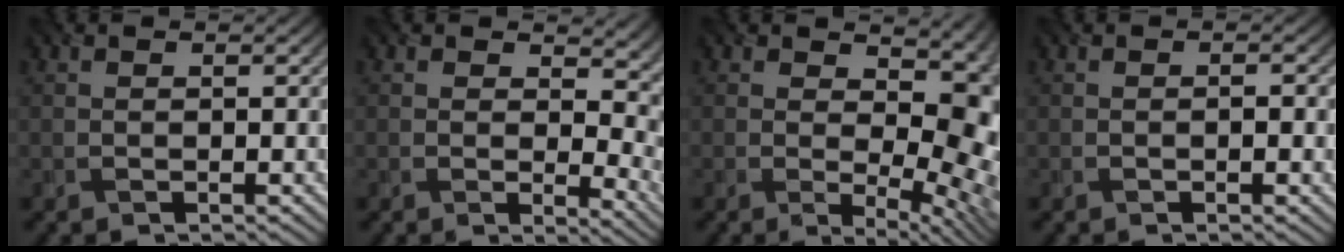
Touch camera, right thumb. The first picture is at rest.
{"total": 9.8, "force": [2.8, 5.3, 7.7], "torque": [-0.090, -0.015, 0.066]}
{"total": 13.9, "force": [3.2, 7.1, 11.5], "torque": [-0.120, -0.005, 0.078]}
{"total": 1.3, "force": [-0.5, 0.2, 1.2], "torque": [-0.017, -0.001, -0.009]}